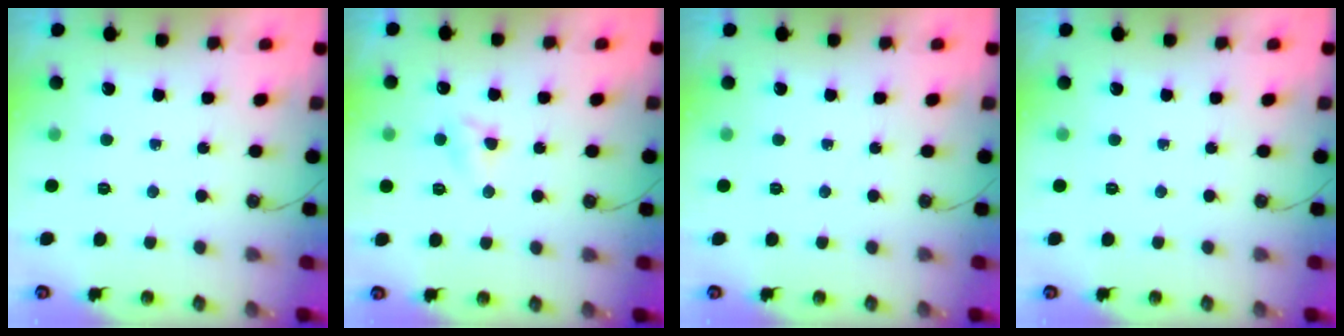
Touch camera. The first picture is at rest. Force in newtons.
{"total": 4.1, "press": 4.0, "slide": 0.5}
{"total": 0.0}
{"total": 0.0}